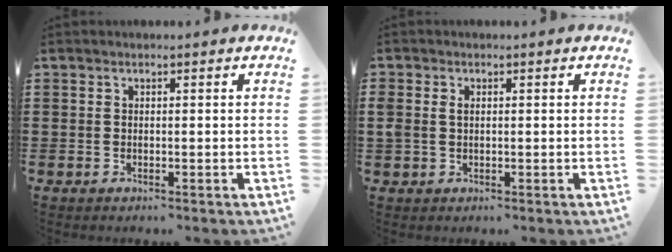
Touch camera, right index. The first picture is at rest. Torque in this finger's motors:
{"motor_torque": [0.12, -0.03, 0.07, 0.08]}